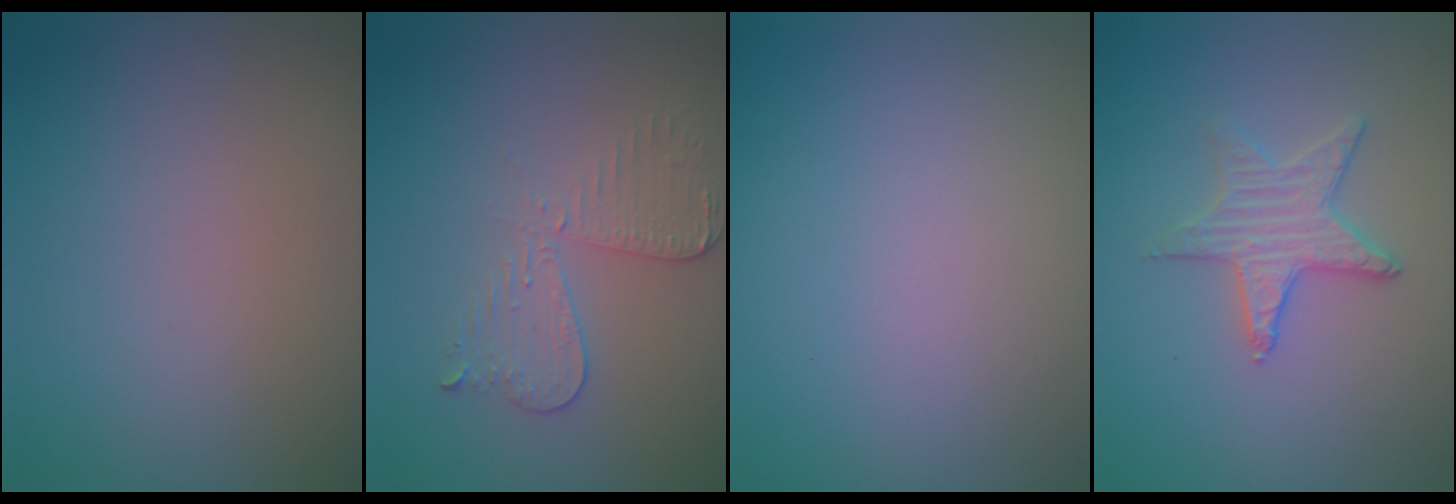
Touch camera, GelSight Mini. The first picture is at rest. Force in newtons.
{"total": 3.0, "press": 2.7, "slide": 1.2}
{"total": 0.0}
{"total": 2.8, "press": 2.8, "slide": 0.4}